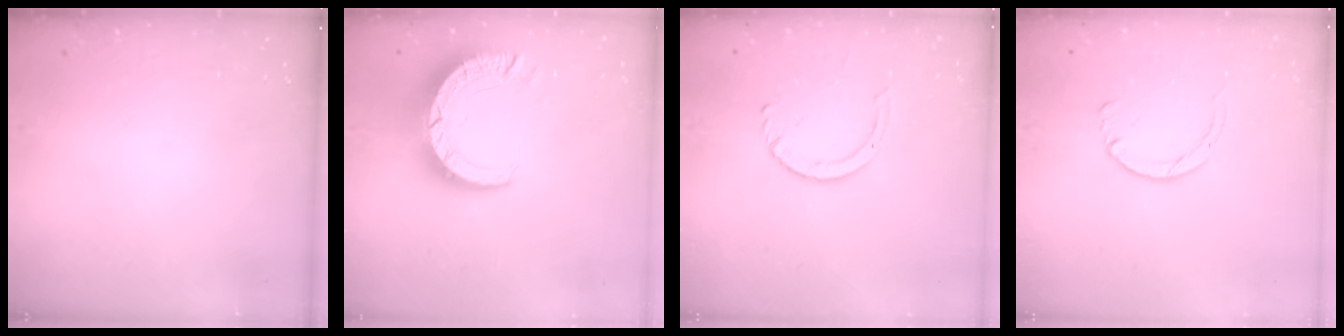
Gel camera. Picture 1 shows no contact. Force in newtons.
{"total": 10.6, "press": 10.5, "slide": 1.0}
{"total": 4.6, "press": 4.5, "slide": 0.5}
{"total": 2.9, "press": 2.8, "slide": 0.4}